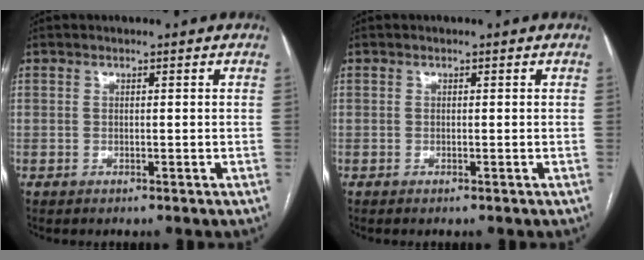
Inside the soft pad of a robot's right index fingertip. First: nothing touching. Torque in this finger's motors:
{"motor_torque": [0.03, -0.08, 0.05, 0.01]}